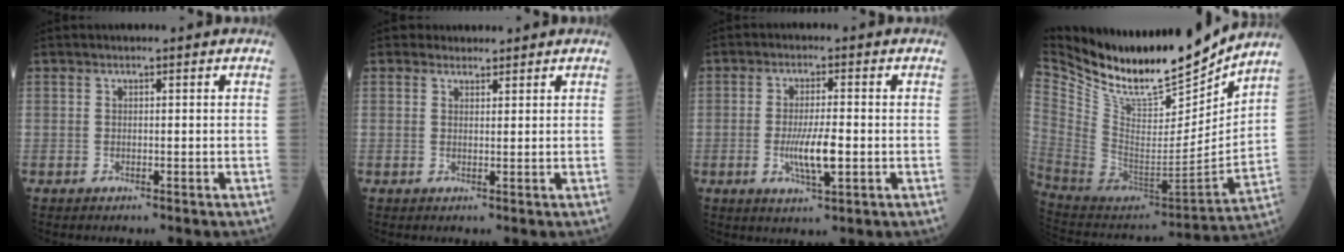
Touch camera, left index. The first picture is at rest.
{"total": 1.8, "force": [1.6, 0.8, -0.3], "torque": [0.005, 0.004, 0.022]}
{"total": 5.8, "force": [-1.1, 0.9, 5.6], "torque": [-0.114, -0.010, -0.019]}
{"total": 21.0, "force": [18.5, 4.1, 9.0], "torque": [-0.179, -0.042, 0.327]}